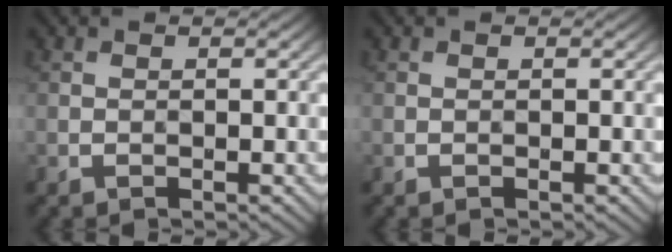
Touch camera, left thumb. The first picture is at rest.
{"total": 0.0}